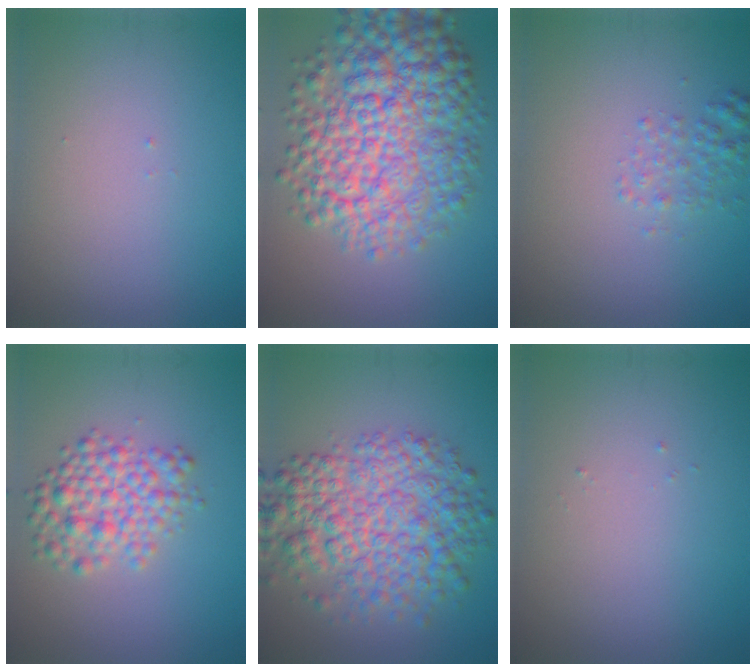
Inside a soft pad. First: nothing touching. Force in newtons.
{"total": 10.7, "press": 10.7, "slide": 0.2}
{"total": 1.7, "press": 1.7, "slide": 0.1}
{"total": 4.4, "press": 4.3, "slide": 0.2}
{"total": 8.4, "press": 8.4, "slide": 0.1}
{"total": 0.0}